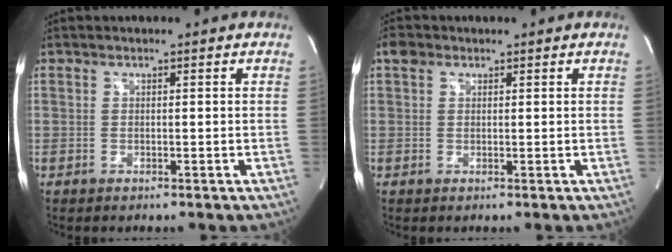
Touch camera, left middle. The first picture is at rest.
{"total": 1.8, "force": [1.1, 1.3, 0.6], "torque": [-0.013, 0.016, 0.017]}